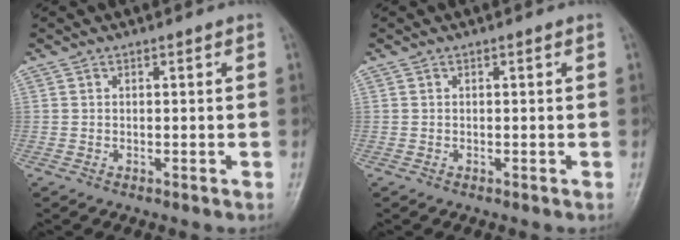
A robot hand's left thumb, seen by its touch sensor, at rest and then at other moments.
{"total": 0.0}